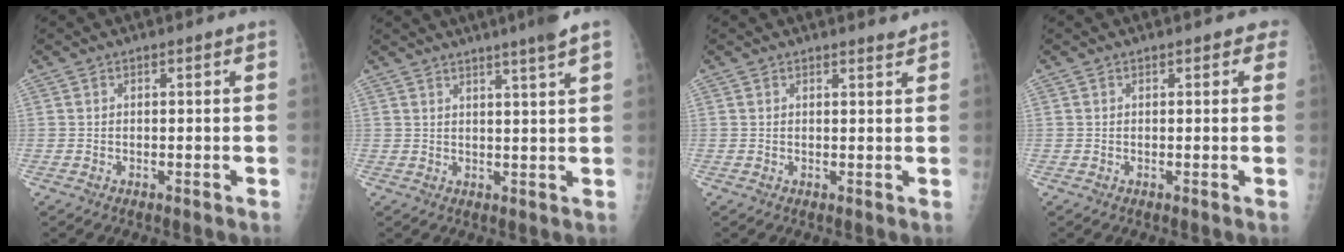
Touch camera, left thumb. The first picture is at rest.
{"total": 6.1, "force": [4.3, -0.8, 4.3], "torque": [-0.060, -0.012, 0.059]}
{"total": 1.2, "force": [1.2, 0.0, 0.2], "torque": [0.001, -0.012, 0.017]}
{"total": 1.6, "force": [1.0, 1.0, 0.8], "torque": [0.011, 0.000, 0.004]}